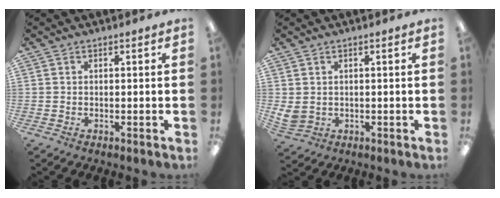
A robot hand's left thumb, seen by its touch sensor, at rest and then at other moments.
{"total": 3.3, "force": [1.0, 2.7, 1.6], "torque": [-0.039, -0.003, 0.019]}